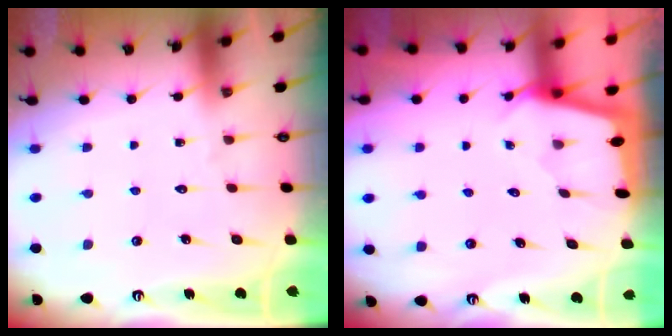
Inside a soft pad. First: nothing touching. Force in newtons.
{"total": 1.9, "press": 1.9, "slide": 0.1}